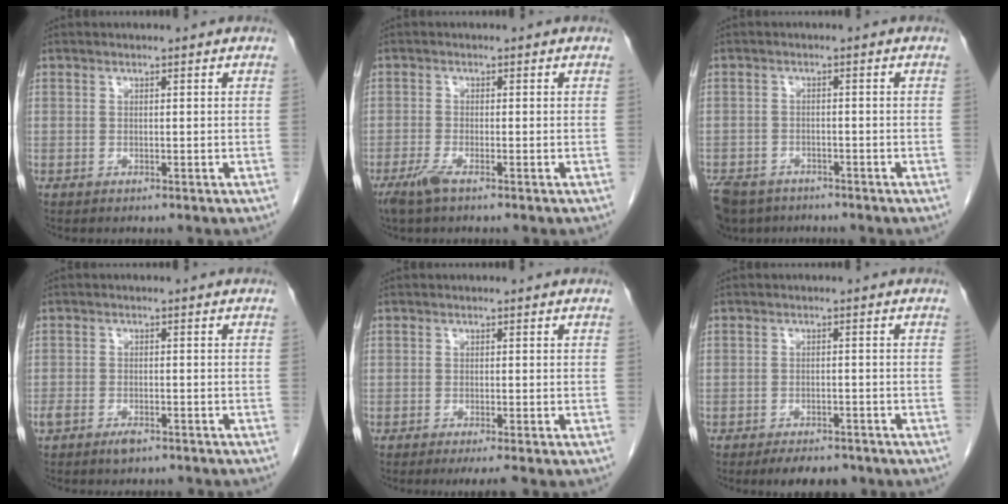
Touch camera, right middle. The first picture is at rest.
{"total": 2.7, "force": [-1.8, 0.3, 2.0], "torque": [-0.049, -0.007, -0.040]}
{"total": 8.6, "force": [-6.8, 4.5, 2.7], "torque": [-0.062, -0.012, -0.107]}
{"total": 4.1, "force": [-3.4, 1.5, 1.9], "torque": [-0.035, -0.004, -0.048]}
{"total": 2.9, "force": [-2.3, -0.3, 1.8], "torque": [-0.020, -0.005, -0.033]}
{"total": 5.4, "force": [-4.4, 2.2, 2.3], "torque": [-0.028, -0.001, -0.059]}